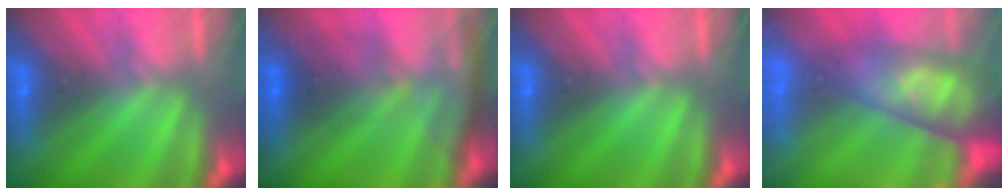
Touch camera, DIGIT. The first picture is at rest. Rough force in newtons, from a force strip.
{"total": 2.8}
{"total": 0.0}
{"total": 8.7}